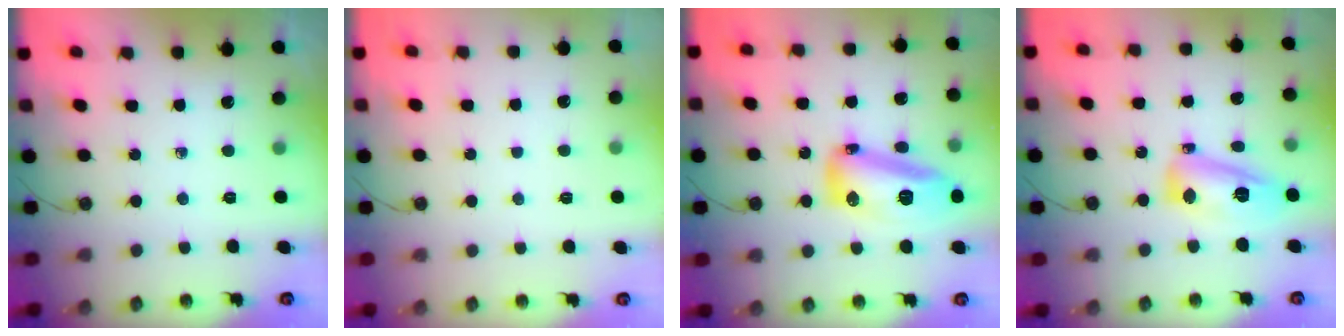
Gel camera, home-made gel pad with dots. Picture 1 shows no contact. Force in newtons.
{"total": 1.1, "press": 1.1, "slide": 0.1}
{"total": 16.2, "press": 16.1, "slide": 2.0}
{"total": 14.1, "press": 14.1, "slide": 1.3}